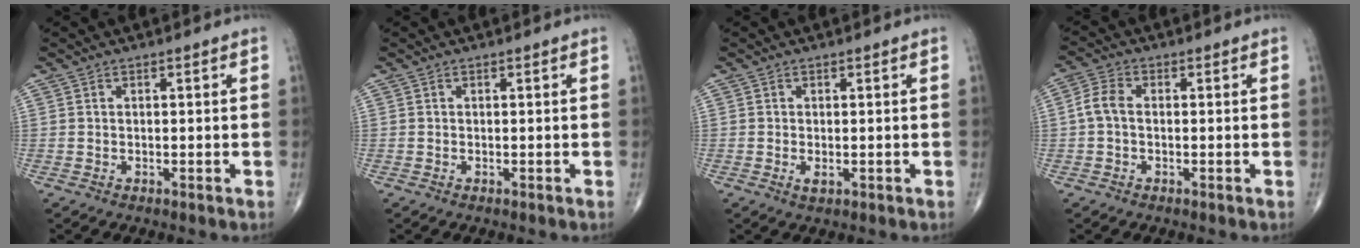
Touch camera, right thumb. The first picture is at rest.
{"total": 0.0}
{"total": 1.4, "force": [-0.4, 0.6, 1.2], "torque": [-0.022, -0.003, -0.006]}
{"total": 4.0, "force": [-0.2, 2.6, 3.1], "torque": [-0.065, 0.012, -0.013]}